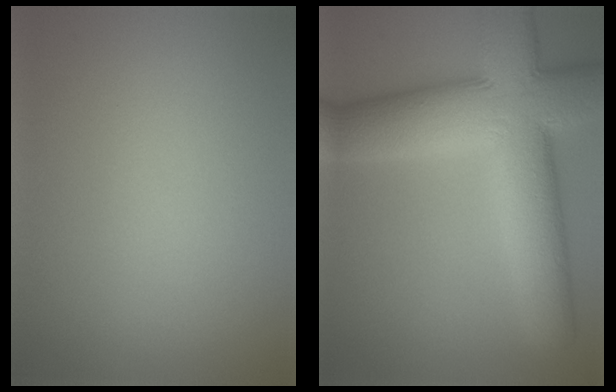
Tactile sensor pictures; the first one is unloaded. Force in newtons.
{"total": 13.0, "press": 12.9, "slide": 1.0}